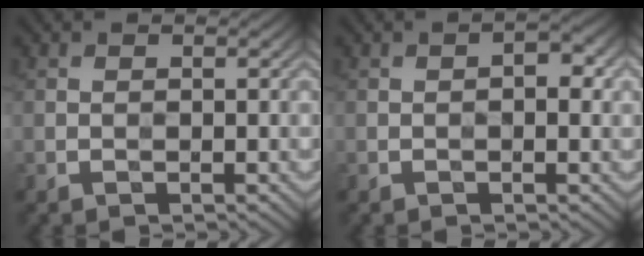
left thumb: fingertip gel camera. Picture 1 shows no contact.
{"total": 2.3, "force": [0.1, 1.0, 2.1], "torque": [-0.028, 0.004, -0.002]}